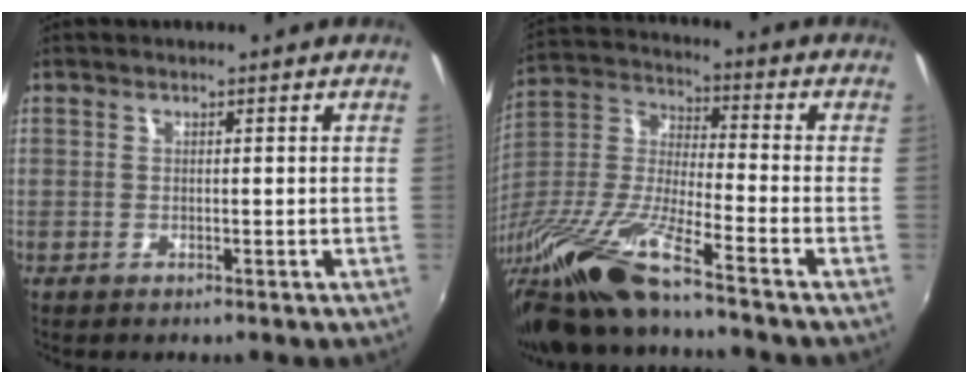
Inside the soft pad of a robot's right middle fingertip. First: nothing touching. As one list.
[{"total": 18.6, "force": [-14.4, 0.3, 11.9], "torque": [-0.239, -0.038, -0.283]}]